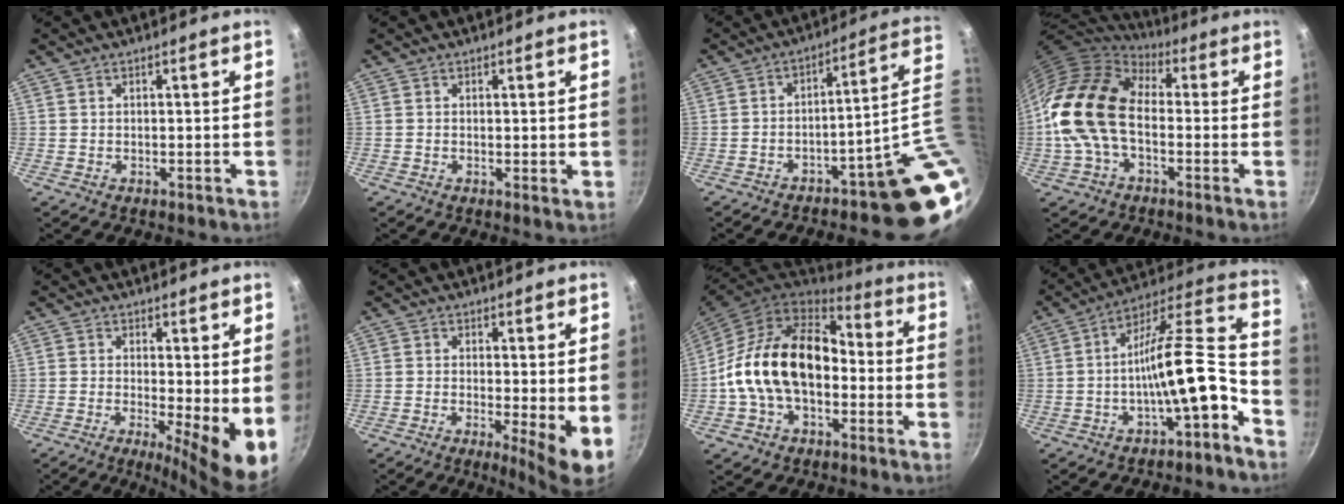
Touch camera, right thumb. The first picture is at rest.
{"total": 0.9, "force": [0.3, 0.3, 0.8], "torque": [-0.011, -0.006, 0.001]}
{"total": 13.7, "force": [-2.2, 2.6, 13.3], "torque": [-0.134, 0.024, -0.028]}
{"total": 17.4, "force": [-0.5, 11.1, 13.5], "torque": [-0.233, 0.028, -0.024]}
{"total": 9.7, "force": [-0.2, 2.7, 9.3], "torque": [-0.122, -0.024, -0.003]}
{"total": 6.7, "force": [-0.2, 1.4, 6.5], "torque": [-0.094, -0.019, -0.002]}
{"total": 18.7, "force": [-1.7, 12.5, 13.8], "torque": [-0.216, 0.048, -0.041]}
{"total": 15.5, "force": [-6.3, 4.4, 13.5], "torque": [-0.188, 0.073, -0.109]}